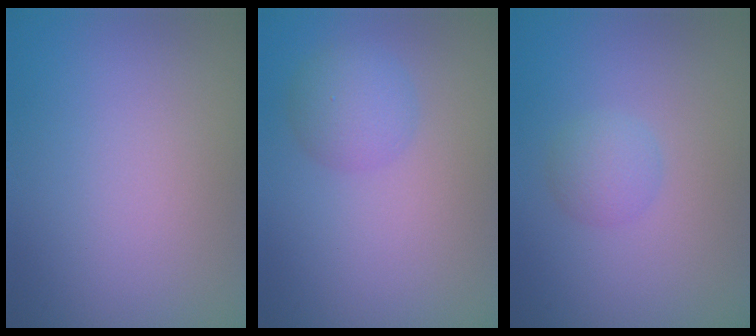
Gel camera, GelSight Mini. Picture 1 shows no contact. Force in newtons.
{"total": 2.8, "press": 2.8, "slide": 0.1}
{"total": 1.9, "press": 1.9, "slide": 0.1}